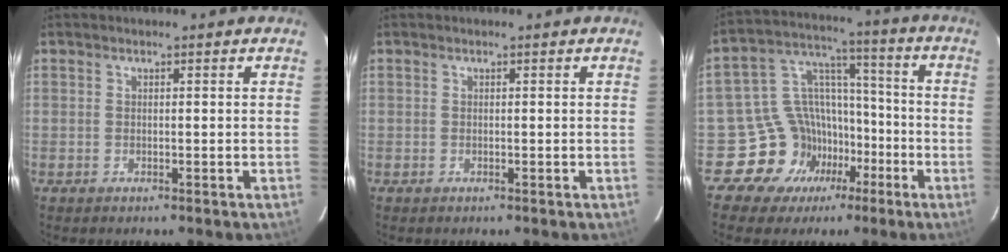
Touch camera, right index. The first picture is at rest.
{"total": 0.0}
{"total": 12.2, "force": [-5.2, 10.7, 2.6], "torque": [-0.039, 0.071, -0.073]}